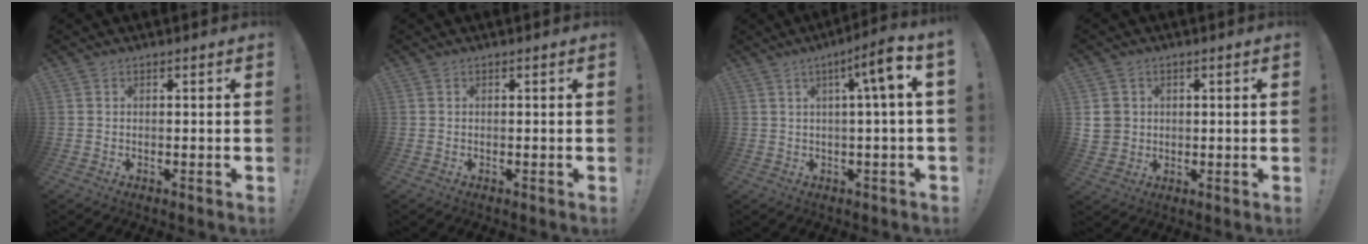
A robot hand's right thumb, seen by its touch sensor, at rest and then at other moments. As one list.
[{"total": 0.0}, {"total": 8.7, "force": [2.1, 0.0, 8.5], "torque": [-0.119, -0.015, 0.023]}, {"total": 5.9, "force": [1.6, 5.3, 2.0], "torque": [-0.038, -0.009, 0.032]}]